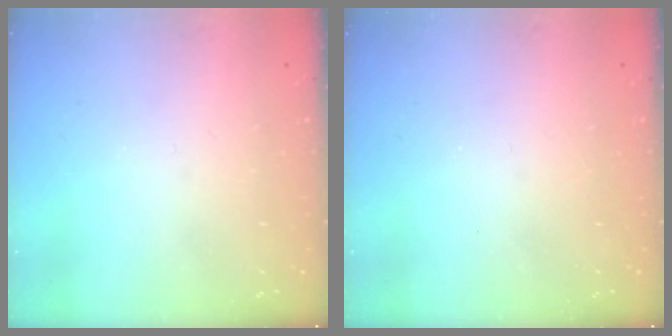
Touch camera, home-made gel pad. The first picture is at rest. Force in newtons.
{"total": 1.6, "press": 1.6, "slide": 0.2}